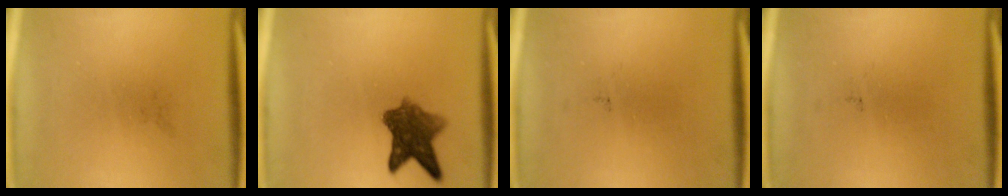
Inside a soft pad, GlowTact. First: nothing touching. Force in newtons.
{"total": 7.2}
{"total": 0.0}
{"total": 0.0}